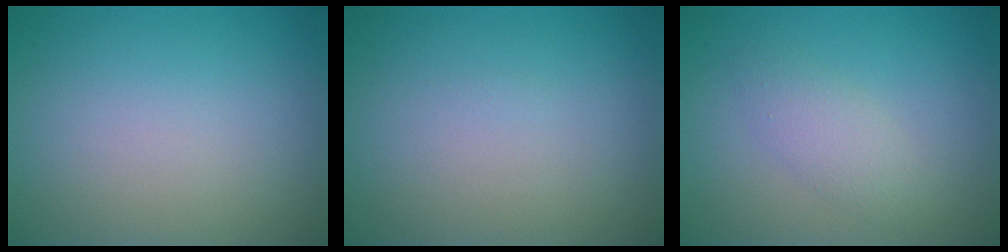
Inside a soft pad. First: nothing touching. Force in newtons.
{"total": 0.0}
{"total": 2.2, "press": 2.2, "slide": 0.0}